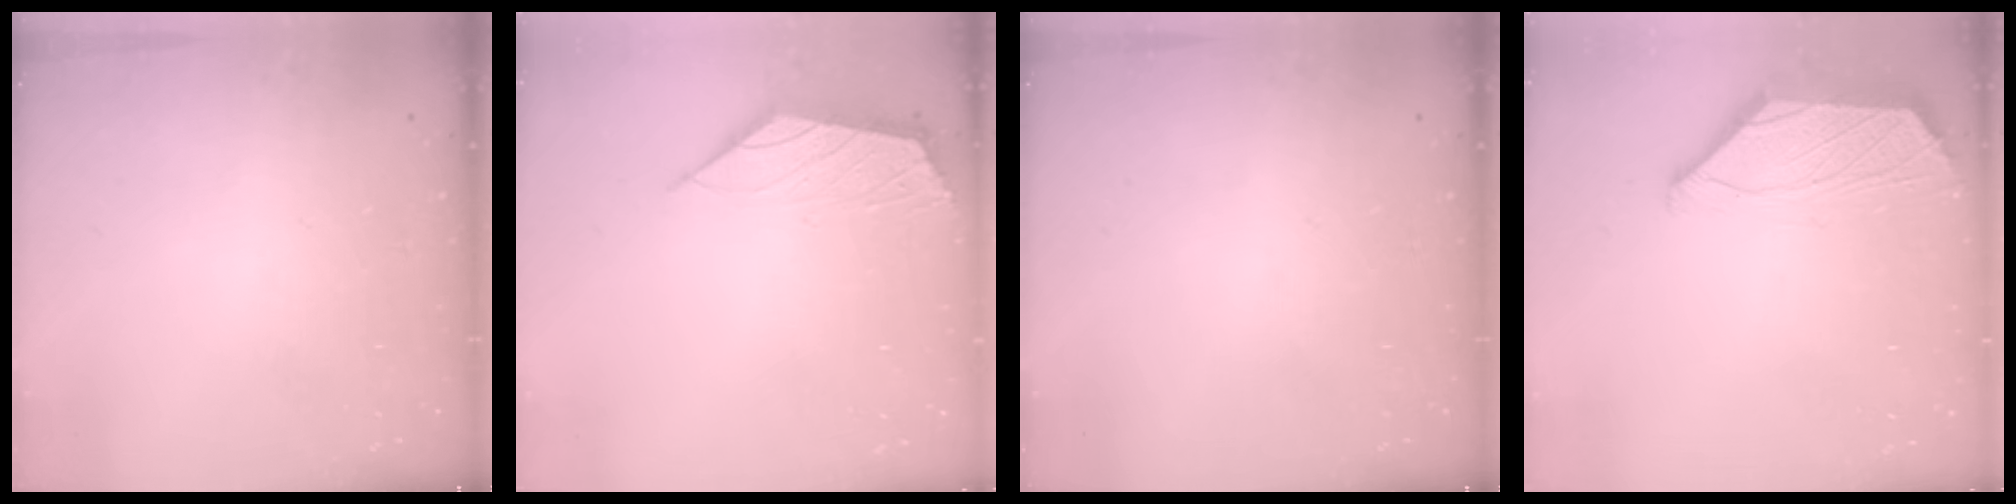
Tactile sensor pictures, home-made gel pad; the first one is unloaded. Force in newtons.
{"total": 2.0, "press": 2.0, "slide": 0.5}
{"total": 0.0}
{"total": 2.1, "press": 2.0, "slide": 0.8}